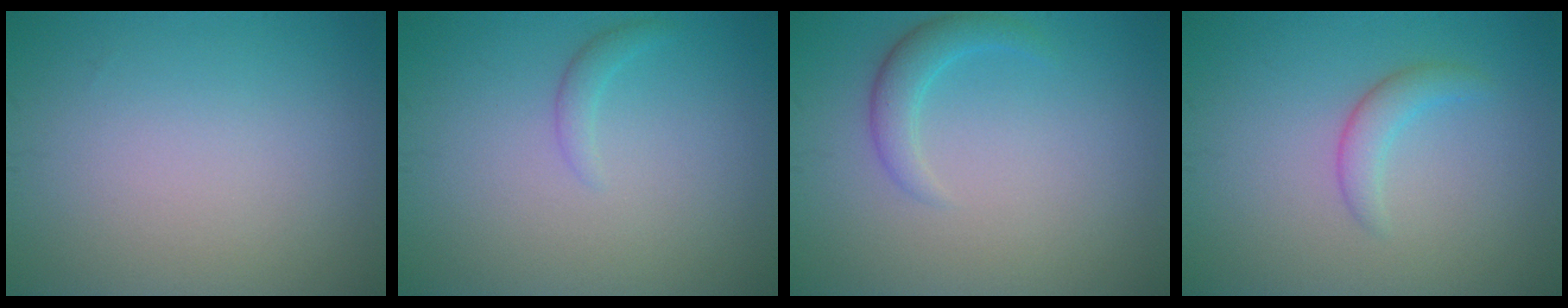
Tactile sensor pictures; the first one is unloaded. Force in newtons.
{"total": 1.1, "press": 1.1, "slide": 0.1}
{"total": 2.2, "press": 2.2, "slide": 0.2}
{"total": 1.9, "press": 1.9, "slide": 0.1}